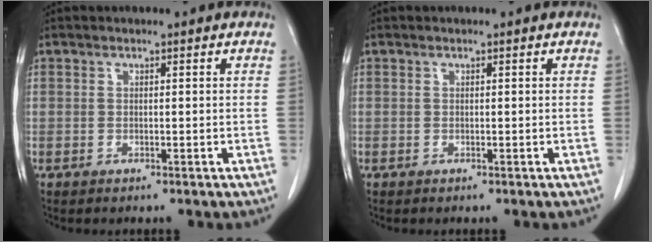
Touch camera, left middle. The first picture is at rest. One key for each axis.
{"total": 0.0}